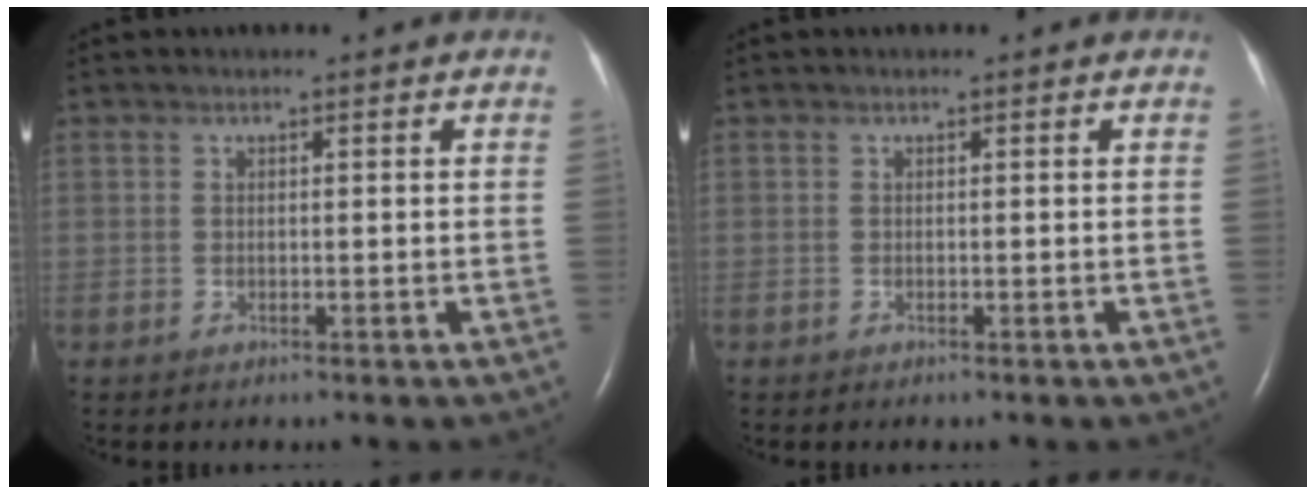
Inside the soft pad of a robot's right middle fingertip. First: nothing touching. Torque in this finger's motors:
{"motor_torque": [0.21, -0.28, 0.08, 0.02]}